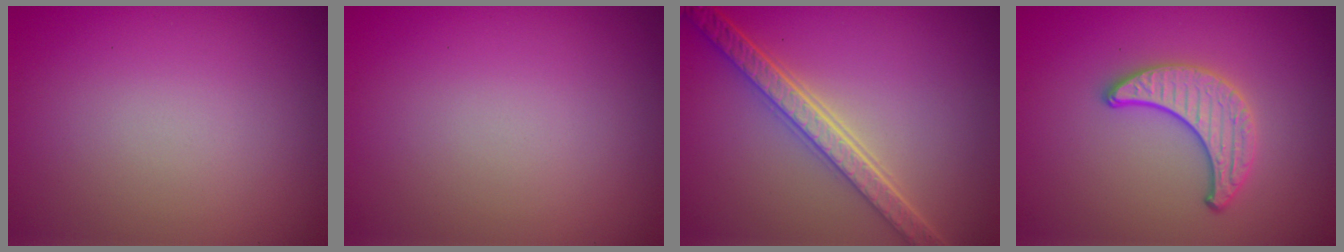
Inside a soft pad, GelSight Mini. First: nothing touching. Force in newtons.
{"total": 0.0}
{"total": 5.2, "press": 4.0, "slide": 3.3}
{"total": 3.2, "press": 3.0, "slide": 1.1}